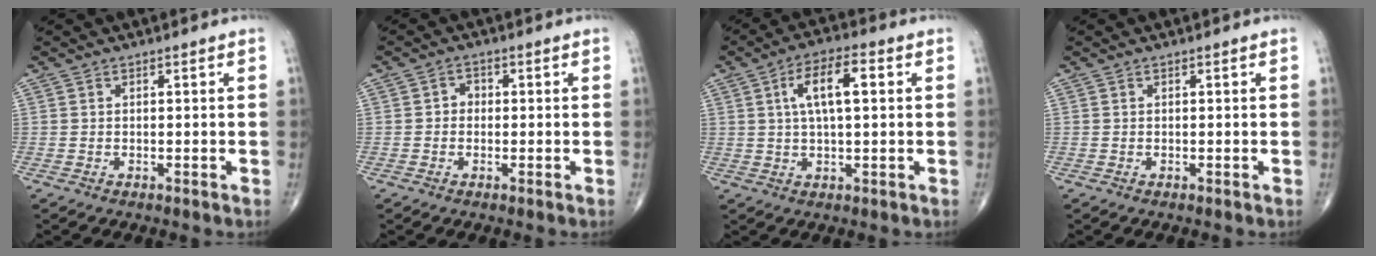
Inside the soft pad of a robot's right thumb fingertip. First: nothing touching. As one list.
[{"total": 1.9, "force": [-0.2, 1.6, 0.9], "torque": [0.000, 0.008, -0.009]}, {"total": 8.9, "force": [2.1, 3.3, 8.0], "torque": [-0.140, 0.015, 0.031]}, {"total": 0.0}]